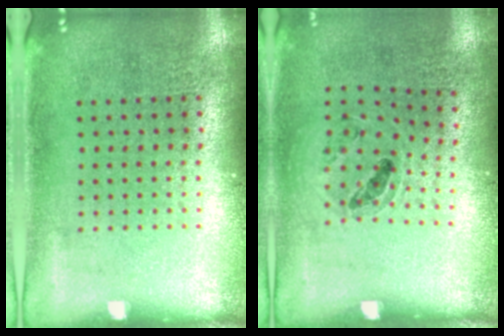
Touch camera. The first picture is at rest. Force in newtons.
{"total": 0.9, "press": 0.8, "slide": 0.3}